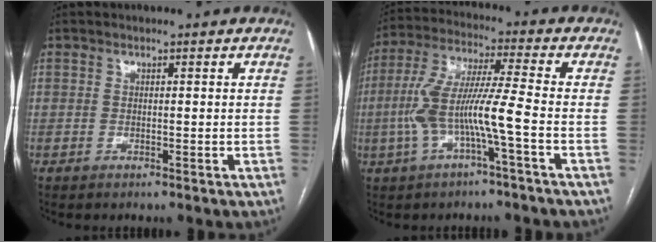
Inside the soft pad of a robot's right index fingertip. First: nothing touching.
{"total": 10.1, "force": [-2.8, 0.2, 9.7], "torque": [-0.208, 0.022, -0.055]}